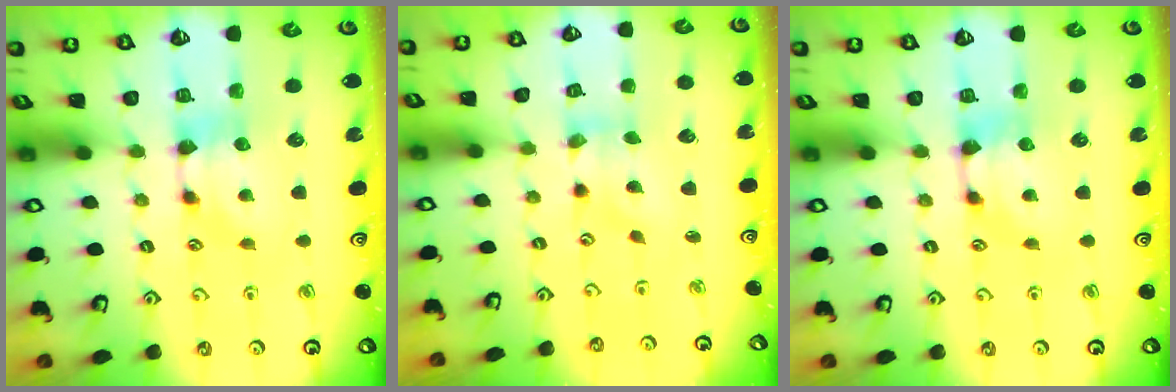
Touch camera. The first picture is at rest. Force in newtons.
{"total": 1.0, "press": 0.2, "slide": 0.9}
{"total": 1.2, "press": 0.9, "slide": 0.9}